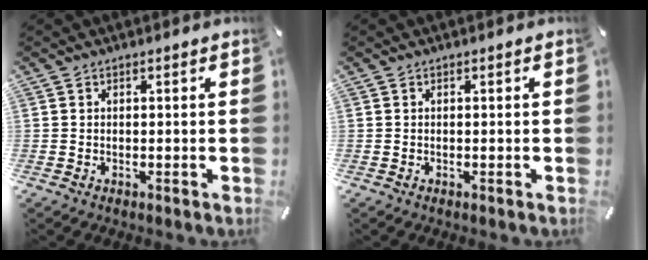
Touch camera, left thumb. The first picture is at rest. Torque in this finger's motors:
{"motor_torque": [-0.04, 0.04, -0.03, 0.06, 0.00]}